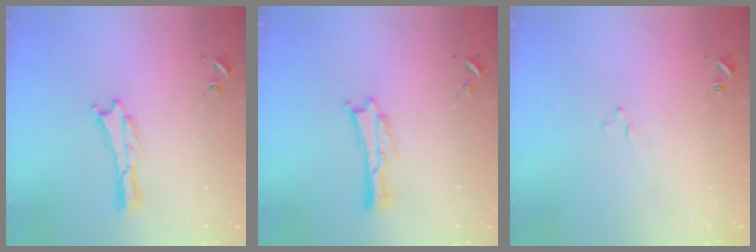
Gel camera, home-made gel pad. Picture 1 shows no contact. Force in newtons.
{"total": 0.0}
{"total": 1.2, "press": 1.2, "slide": 0.2}